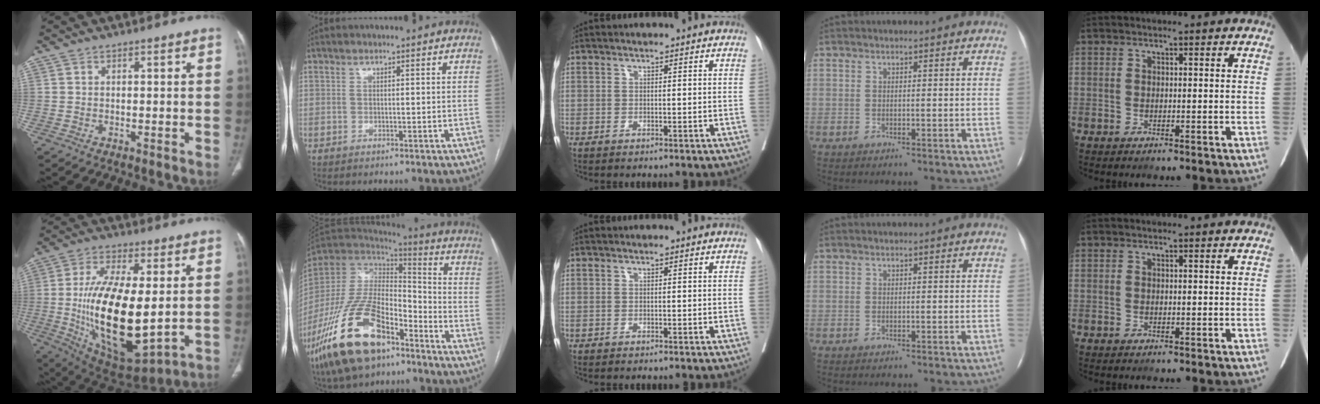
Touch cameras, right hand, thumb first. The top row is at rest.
{"thumb": {"total": 23.2, "force": [-0.5, 9.9, 21.0], "torque": [-0.382, -0.026, 0.009]}, "index": {"total": 22.1, "force": [-13.3, 9.7, 14.8], "torque": [-0.318, -0.015, -0.240]}}